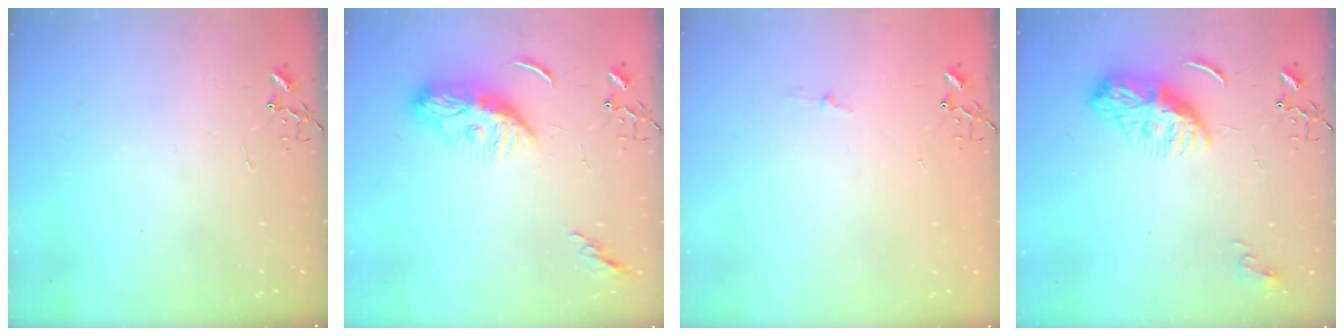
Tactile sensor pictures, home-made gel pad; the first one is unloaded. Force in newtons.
{"total": 9.9, "press": 9.9, "slide": 1.1}
{"total": 2.9, "press": 2.9, "slide": 0.4}
{"total": 9.4, "press": 9.3, "slide": 0.9}